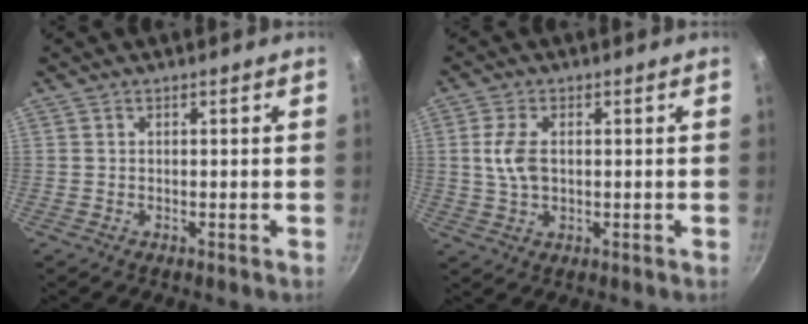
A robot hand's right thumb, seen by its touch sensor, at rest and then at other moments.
{"total": 5.8, "force": [0.7, 3.5, 4.6], "torque": [-0.091, 0.003, 0.012]}